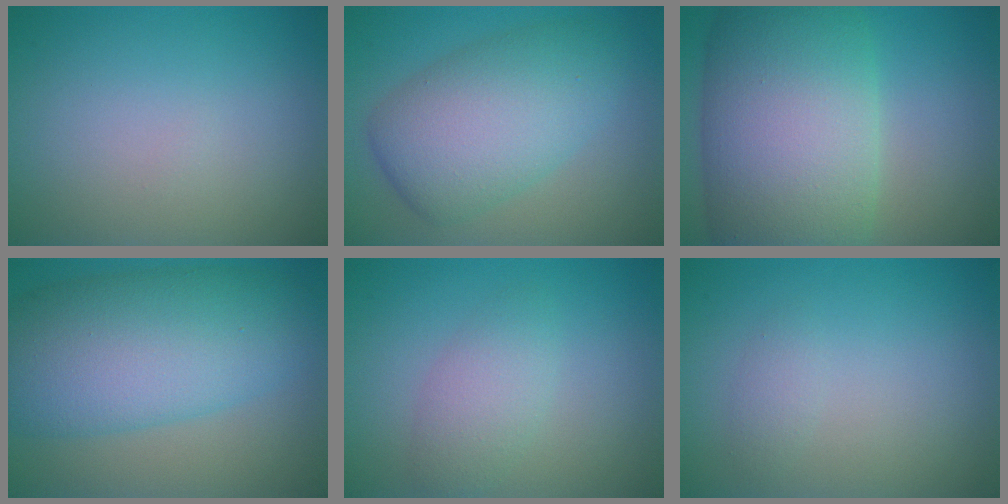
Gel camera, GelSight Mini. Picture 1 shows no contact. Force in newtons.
{"total": 7.6, "press": 7.6, "slide": 0.2}
{"total": 14.2, "press": 14.2, "slide": 0.6}
{"total": 10.7, "press": 10.7, "slide": 0.4}
{"total": 2.7, "press": 2.7, "slide": 0.1}
{"total": 0.9, "press": 0.9, "slide": 0.0}